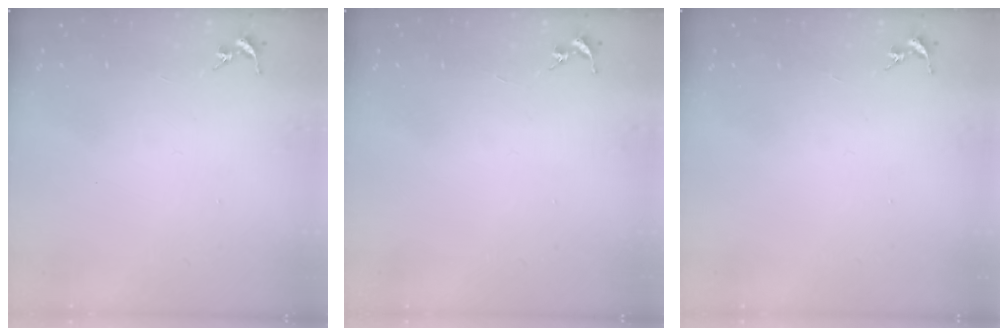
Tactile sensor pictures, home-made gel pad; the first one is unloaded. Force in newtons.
{"total": 0.0}
{"total": 0.0}